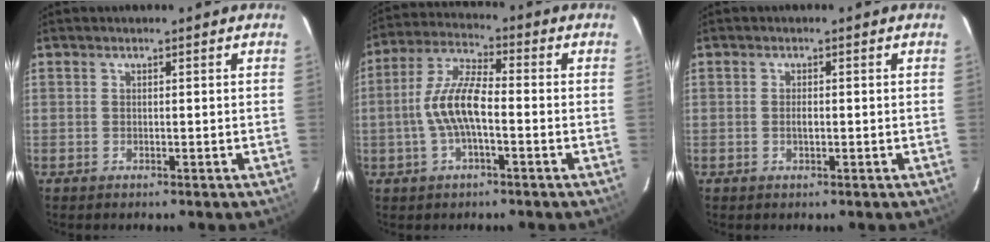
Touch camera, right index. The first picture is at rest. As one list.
[{"total": 9.8, "force": [-1.9, 3.2, 9.1], "torque": [-0.193, 0.011, -0.038]}, {"total": 1.4, "force": [-0.2, 0.6, 1.2], "torque": [-0.023, 0.001, -0.003]}]